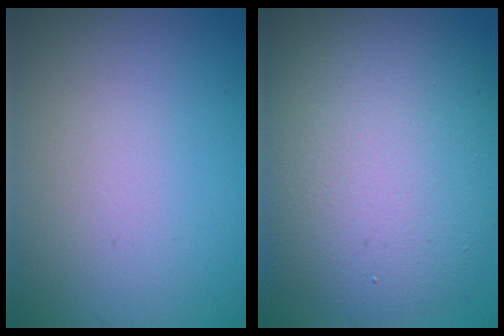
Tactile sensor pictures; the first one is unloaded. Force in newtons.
{"total": 10.5, "press": 10.5, "slide": 0.9}